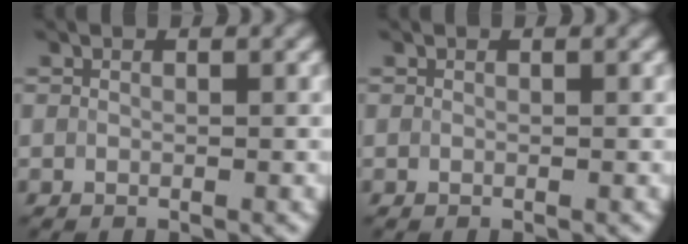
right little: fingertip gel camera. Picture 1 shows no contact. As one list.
[{"total": 0.0}]